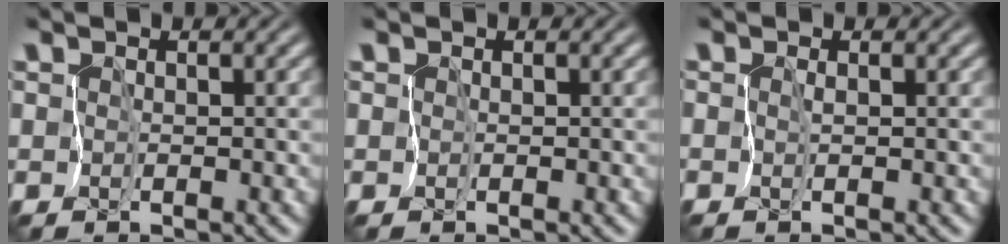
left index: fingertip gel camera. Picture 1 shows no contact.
{"total": 0.0}
{"total": 0.0}